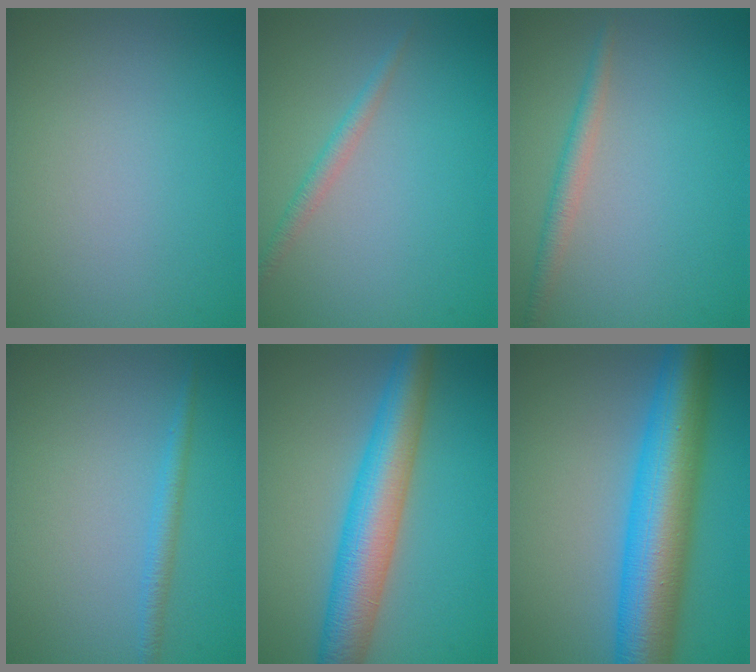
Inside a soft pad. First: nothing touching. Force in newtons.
{"total": 1.5, "press": 1.5, "slide": 0.1}
{"total": 2.0, "press": 2.0, "slide": 0.0}
{"total": 1.5, "press": 1.5, "slide": 0.1}
{"total": 7.2, "press": 7.2, "slide": 0.1}
{"total": 10.5, "press": 10.5, "slide": 0.2}